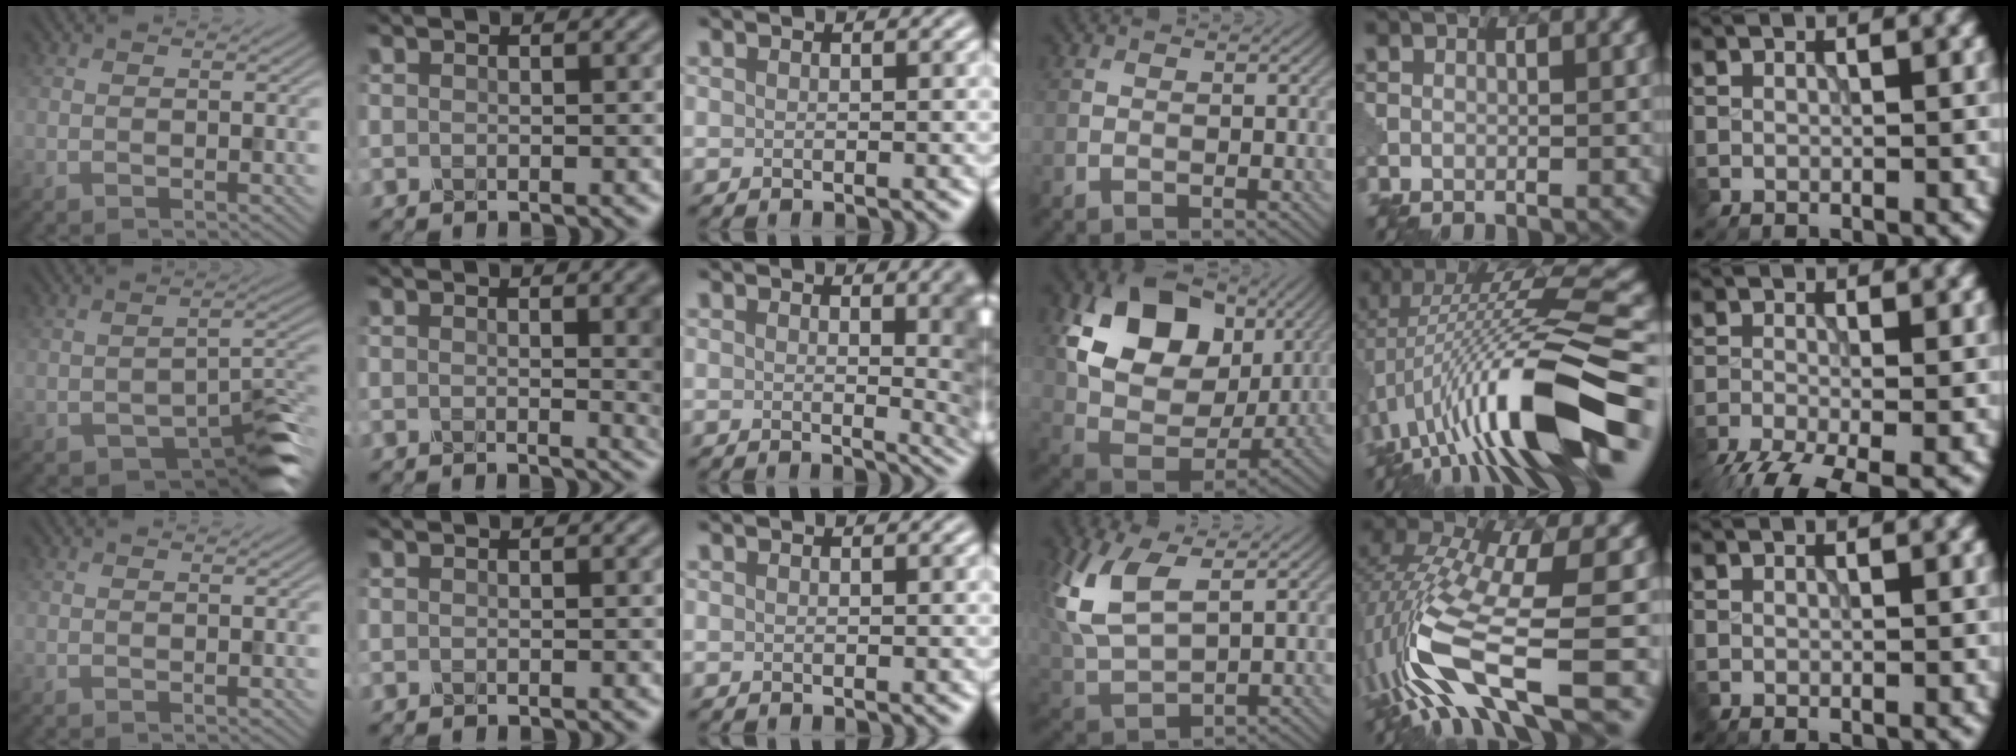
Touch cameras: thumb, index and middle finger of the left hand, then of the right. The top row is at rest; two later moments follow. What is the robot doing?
{"motion": "disassemble", "object": "pitcher"}